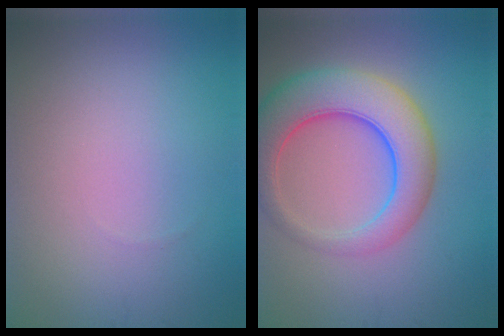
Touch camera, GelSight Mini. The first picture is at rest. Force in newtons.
{"total": 8.1, "press": 8.1, "slide": 0.5}